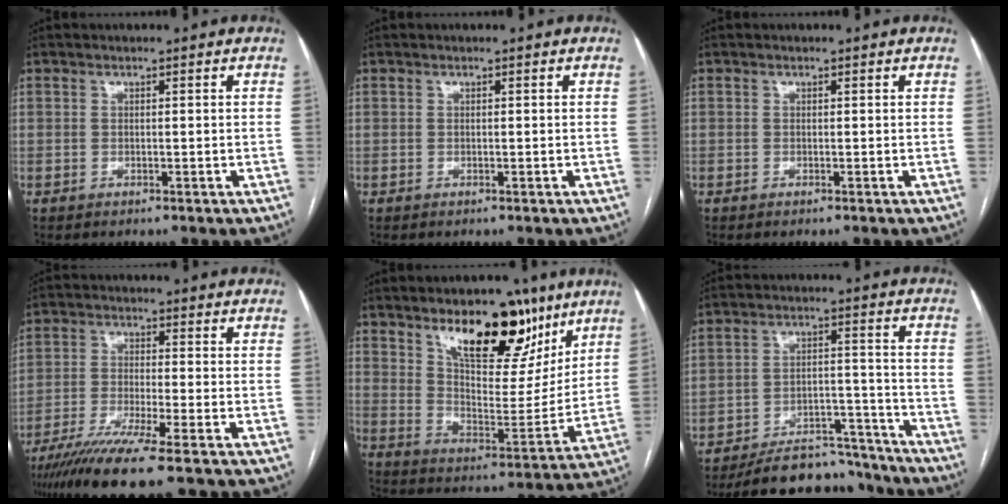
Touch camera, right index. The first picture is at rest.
{"total": 0.0}
{"total": 0.0}
{"total": 10.5, "force": [-7.9, -1.2, 6.8], "torque": [-0.111, -0.031, -0.132]}
{"total": 16.7, "force": [11.0, 6.3, 10.9], "torque": [-0.146, -0.013, 0.182]}
{"total": 14.9, "force": [-14.0, 3.9, 3.1], "torque": [-0.034, 0.028, -0.203]}